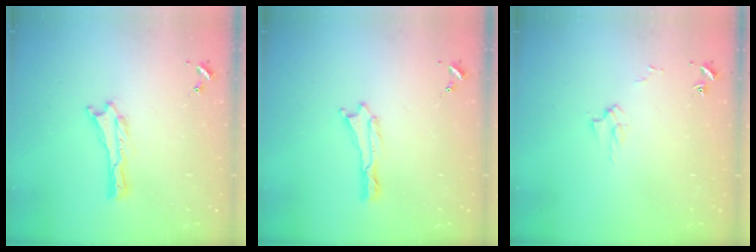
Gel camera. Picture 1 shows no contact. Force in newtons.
{"total": 0.0}
{"total": 2.6, "press": 2.6, "slide": 0.3}